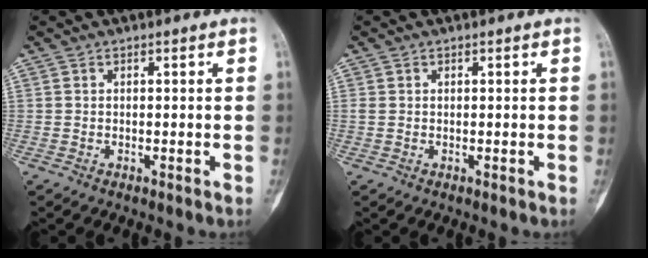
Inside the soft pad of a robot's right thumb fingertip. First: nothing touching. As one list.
[{"total": 0.8, "force": [0.2, 0.6, 0.5], "torque": [-0.011, 0.003, 0.006]}]